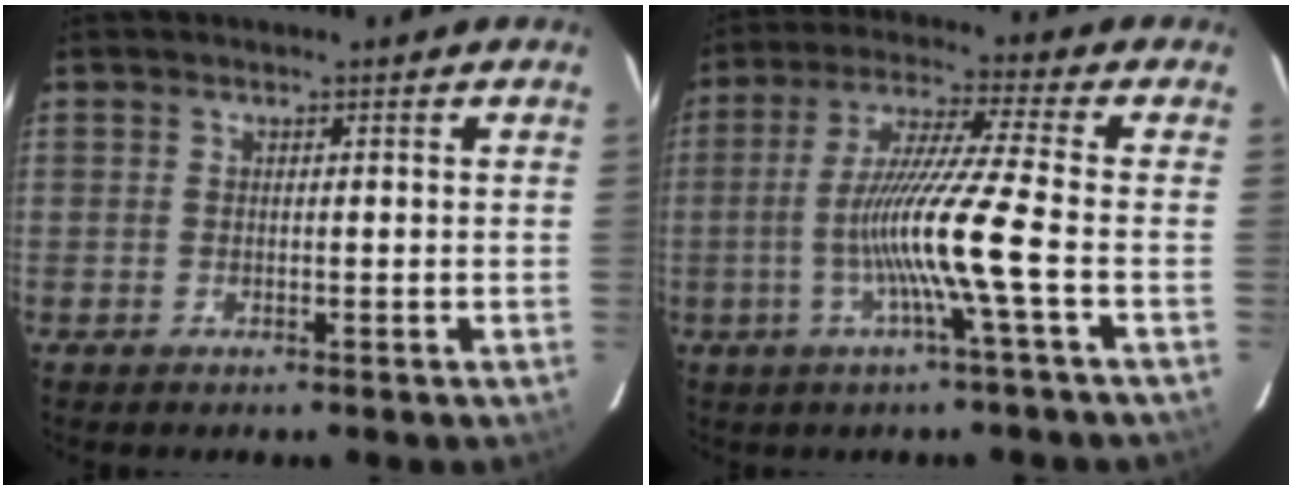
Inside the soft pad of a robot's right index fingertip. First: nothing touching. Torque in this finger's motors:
{"motor_torque": [1.04, -0.41, 0.94, 0.21]}